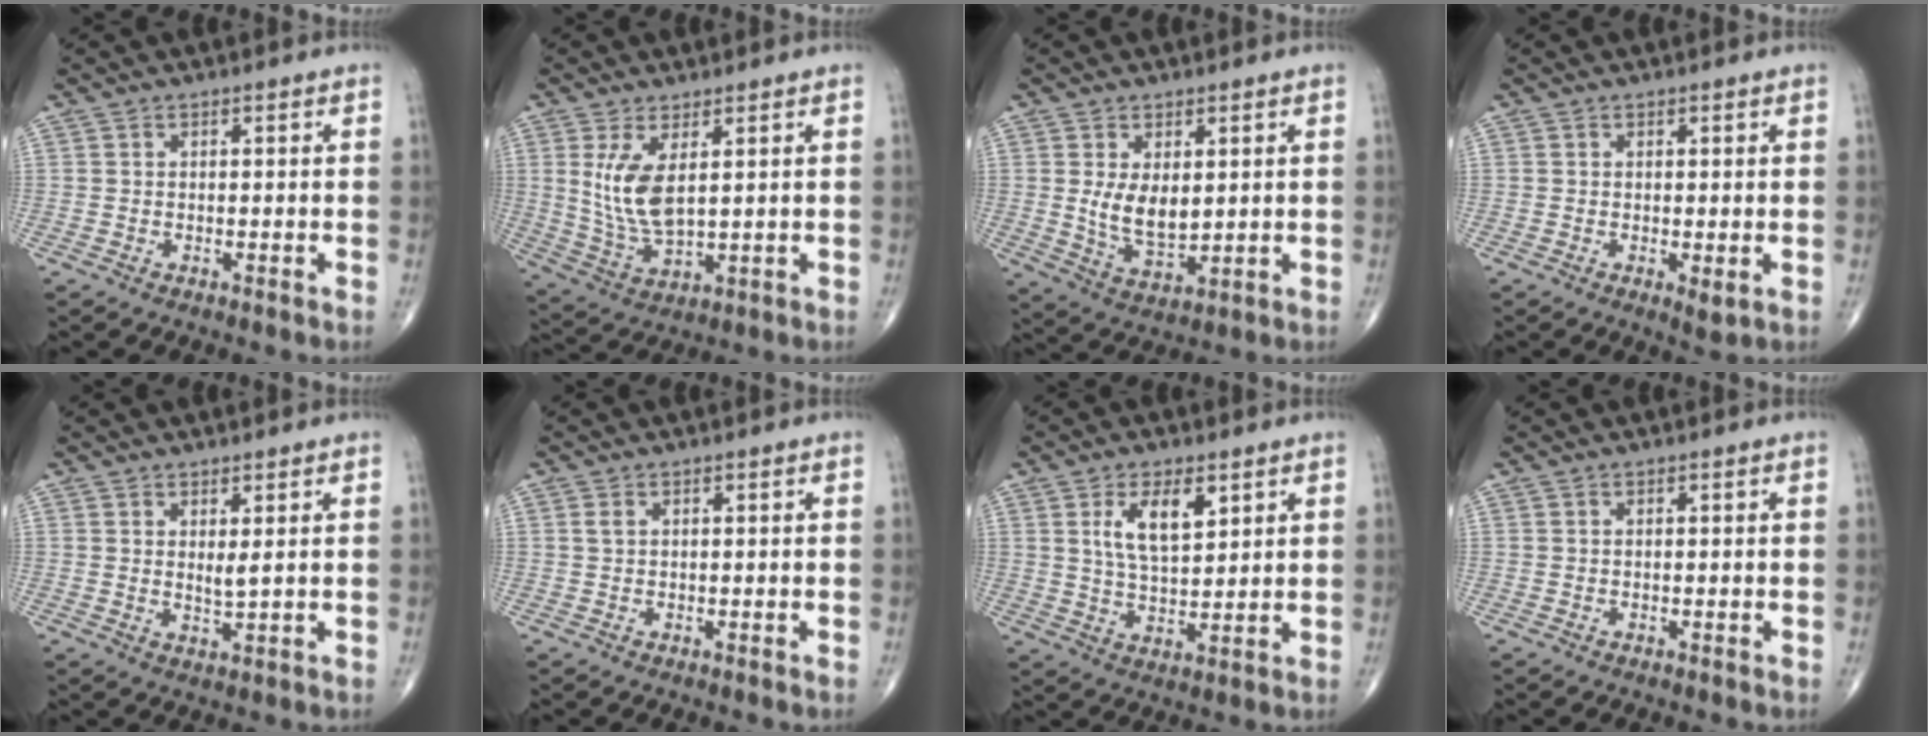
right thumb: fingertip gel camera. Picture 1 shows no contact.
{"total": 9.0, "force": [2.3, 3.8, 7.8], "torque": [-0.158, -0.022, 0.059]}
{"total": 7.5, "force": [1.2, 4.2, 6.0], "torque": [-0.093, -0.022, 0.035]}
{"total": 2.0, "force": [-0.2, 0.6, 1.9], "torque": [-0.031, -0.008, -0.002]}
{"total": 2.3, "force": [0.9, 0.4, 2.1], "torque": [-0.040, -0.014, 0.017]}
{"total": 0.9, "force": [0.4, 0.6, 0.6], "torque": [-0.016, 0.006, 0.009]}
{"total": 8.5, "force": [3.5, 3.8, 6.7], "torque": [-0.105, -0.020, 0.069]}
{"total": 0.0}